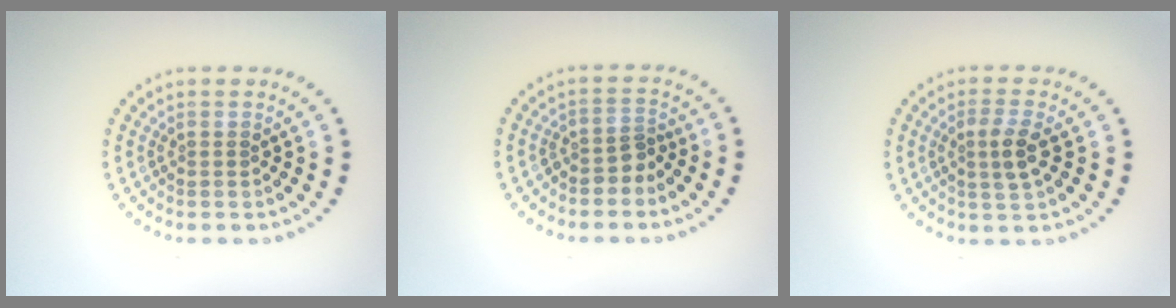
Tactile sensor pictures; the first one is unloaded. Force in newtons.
{"total": 2.0, "press": 1.5, "slide": 1.4}
{"total": 2.6, "press": 2.4, "slide": 1.0}